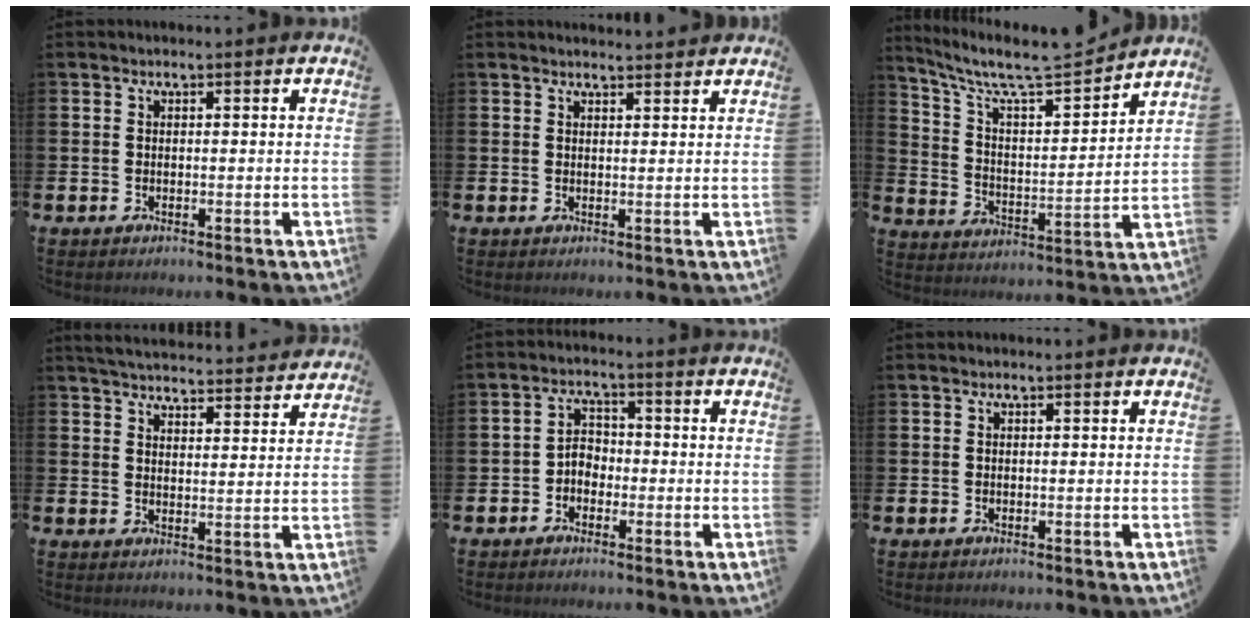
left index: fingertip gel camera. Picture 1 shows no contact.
{"total": 1.9, "force": [1.8, 0.2, -0.1], "torque": [0.012, -0.012, 0.031]}
{"total": 9.2, "force": [8.5, 1.4, 3.4], "torque": [-0.095, -0.066, 0.142]}
{"total": 4.9, "force": [4.9, 0.5, 0.4], "torque": [-0.026, -0.036, 0.086]}
{"total": 2.7, "force": [-1.7, 1.8, 1.1], "torque": [-0.027, 0.011, -0.037]}
{"total": 0.0}